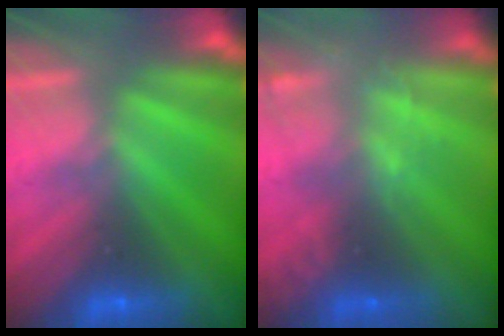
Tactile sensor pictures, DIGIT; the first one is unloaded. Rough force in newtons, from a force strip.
{"total": 2.1}